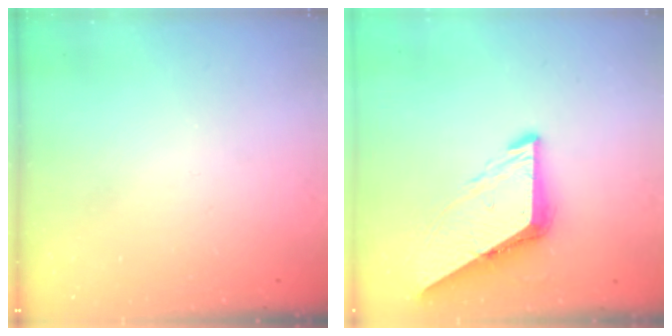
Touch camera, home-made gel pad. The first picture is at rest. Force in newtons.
{"total": 8.6, "press": 8.5, "slide": 1.1}